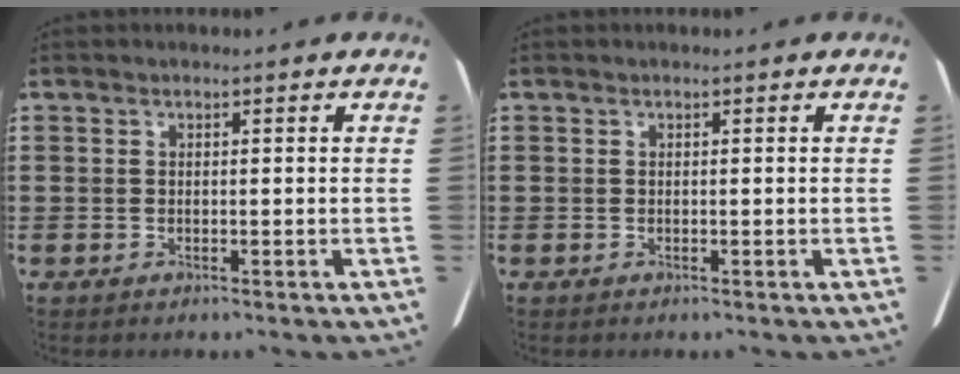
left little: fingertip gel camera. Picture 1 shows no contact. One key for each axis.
{"total": 0.0}